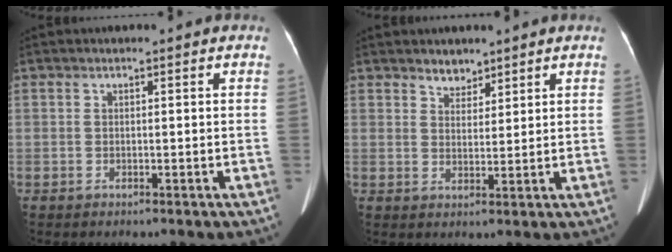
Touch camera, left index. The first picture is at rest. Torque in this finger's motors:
{"motor_torque": [0.29, -0.28, -0.01, 0.02]}